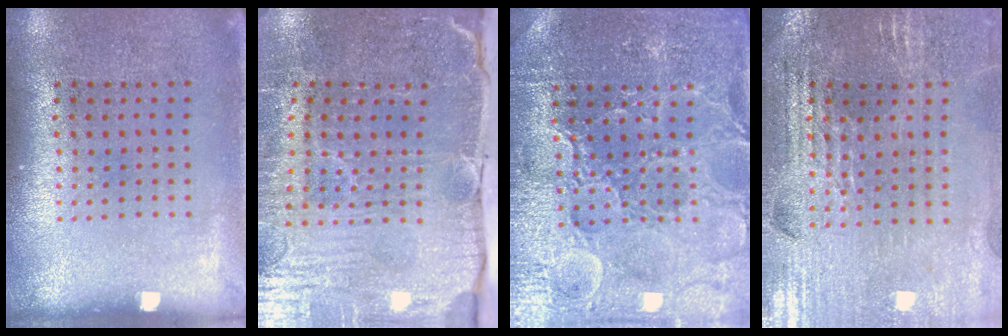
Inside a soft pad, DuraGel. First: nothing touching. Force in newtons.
{"total": 5.1, "press": 4.3, "slide": 2.7}
{"total": 4.2, "press": 4.1, "slide": 1.2}
{"total": 2.9, "press": 2.8, "slide": 0.5}